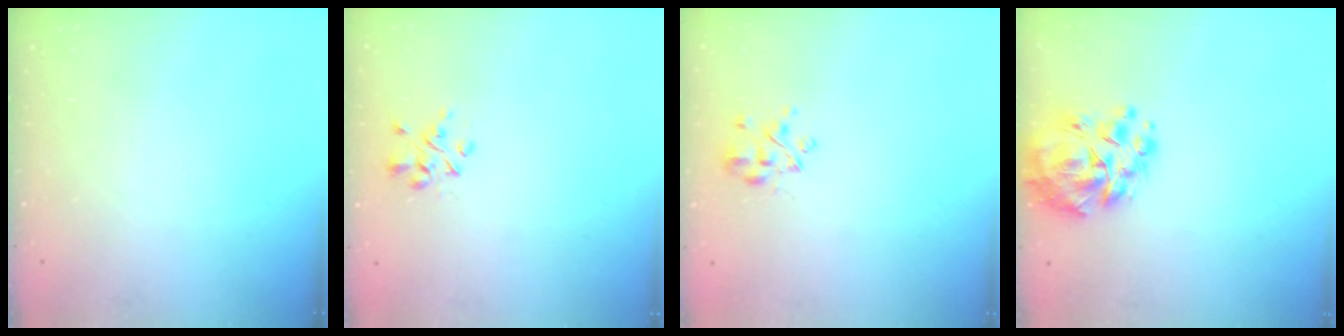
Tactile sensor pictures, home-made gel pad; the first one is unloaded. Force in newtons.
{"total": 2.9, "press": 2.6, "slide": 1.2}
{"total": 3.9, "press": 3.7, "slide": 1.2}
{"total": 12.1, "press": 11.4, "slide": 4.0}